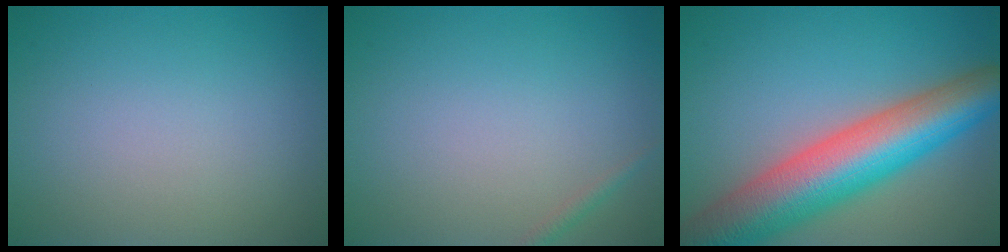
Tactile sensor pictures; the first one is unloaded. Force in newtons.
{"total": 0.7, "press": 0.7, "slide": 0.0}
{"total": 11.4, "press": 11.4, "slide": 0.5}